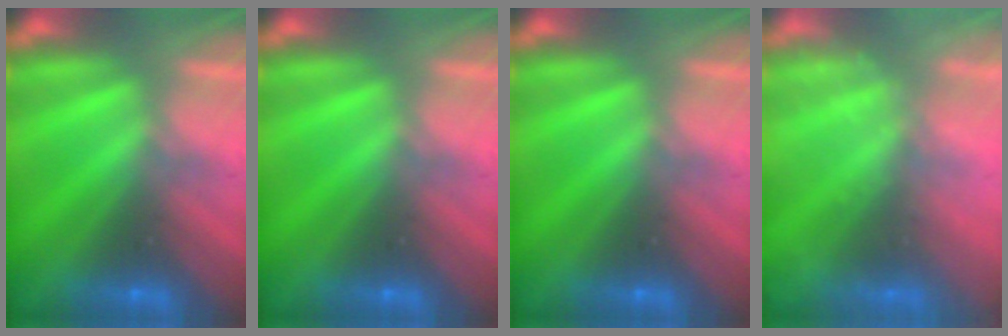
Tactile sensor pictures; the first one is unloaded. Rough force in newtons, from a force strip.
{"total": 0.0}
{"total": 0.0}
{"total": 2.4}